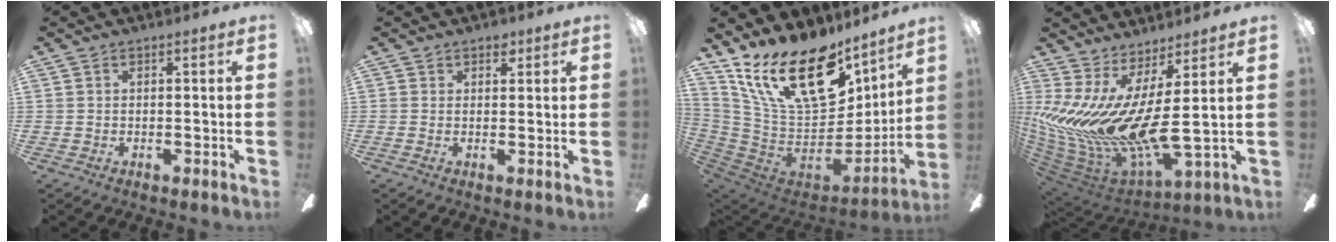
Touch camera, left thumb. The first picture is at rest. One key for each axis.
{"total": 2.0, "fx": 1.3, "fy": 1.2, "fz": 0.9, "tx": -0.004, "ty": -0.005, "tz": 0.020}
{"total": 26.4, "fx": 16.1, "fy": 12.3, "fz": 16.9, "tx": -0.318, "ty": -0.104, "tz": 0.299}
{"total": 15.1, "fx": 0.4, "fy": 5.2, "fz": 14.2, "tx": -0.323, "ty": -0.061, "tz": 0.009}